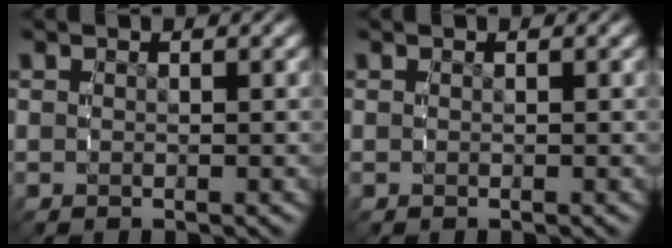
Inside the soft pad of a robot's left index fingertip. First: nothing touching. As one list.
[{"total": 0.0}]